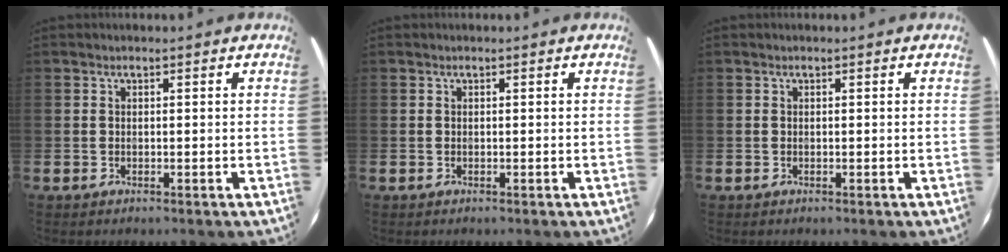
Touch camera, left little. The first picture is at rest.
{"total": 0.0}
{"total": 0.0}